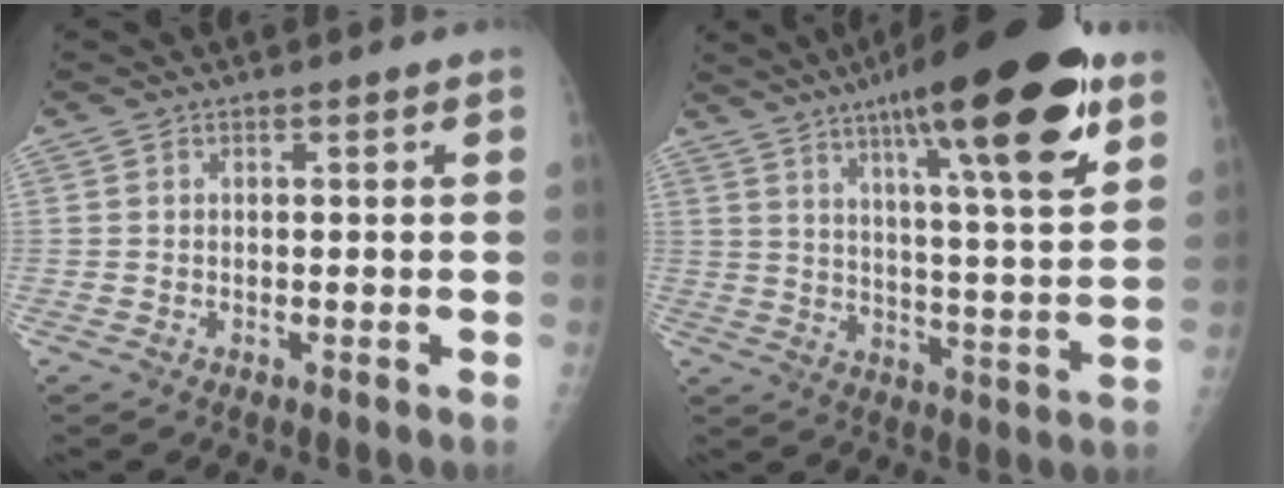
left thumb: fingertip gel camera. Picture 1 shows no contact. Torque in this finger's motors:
{"motor_torque": [1.54, -0.14, 1.72, -1.06, 0.42]}